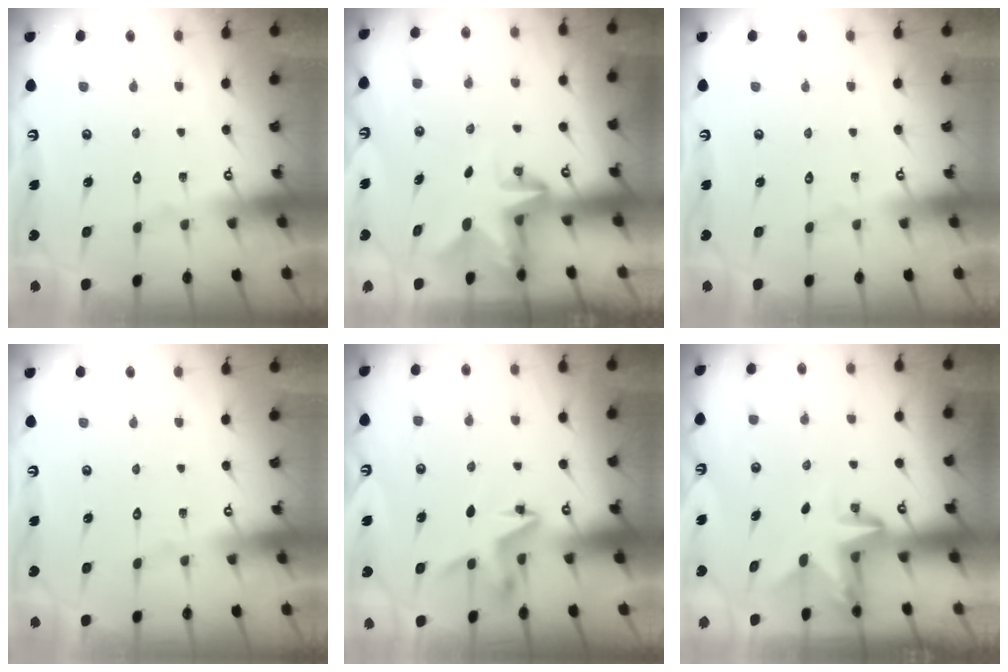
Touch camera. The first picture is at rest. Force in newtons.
{"total": 2.7, "press": 2.6, "slide": 0.5}
{"total": 0.0}
{"total": 0.0}
{"total": 6.3, "press": 6.3, "slide": 0.7}
{"total": 3.3, "press": 3.3, "slide": 0.2}